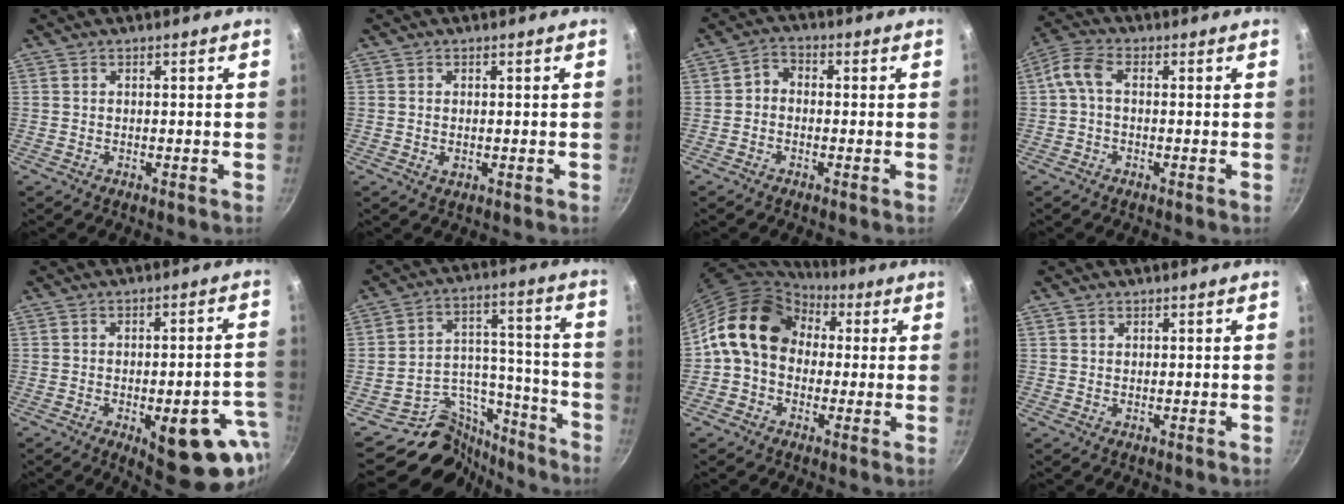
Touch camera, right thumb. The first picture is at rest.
{"total": 1.3, "force": [0.0, 0.8, 1.0], "torque": [-0.016, -0.001, 0.000]}
{"total": 3.1, "force": [-0.6, 2.5, 1.8], "torque": [-0.027, 0.016, -0.023]}
{"total": 4.9, "force": [0.0, 2.7, 4.0], "torque": [-0.099, 0.021, -0.010]}
{"total": 17.6, "force": [-6.5, 7.2, 14.6], "torque": [-0.126, 0.016, -0.075]}
{"total": 16.1, "force": [-12.3, 9.6, 4.1], "torque": [-0.001, 0.124, -0.194]}
{"total": 14.5, "force": [2.6, 11.4, 8.5], "torque": [-0.115, 0.031, 0.027]}
{"total": 0.9, "force": [0.5, 0.7, 0.3], "torque": [-0.004, 0.001, 0.008]}